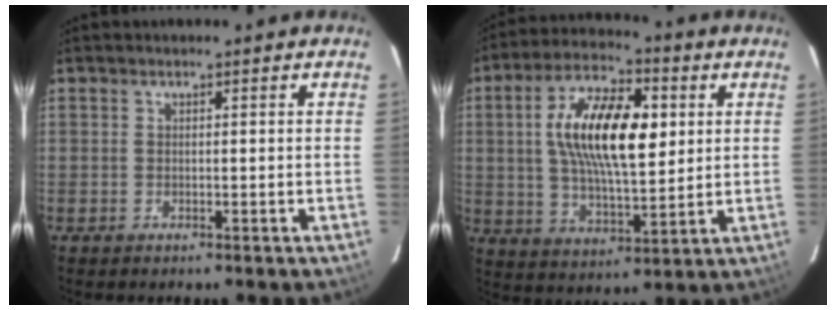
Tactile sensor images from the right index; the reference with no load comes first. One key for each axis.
{"total": 16.7, "fx": 3.4, "fy": 7.0, "fz": 14.8, "tx": -0.269, "ty": 0.021, "tz": 0.059}